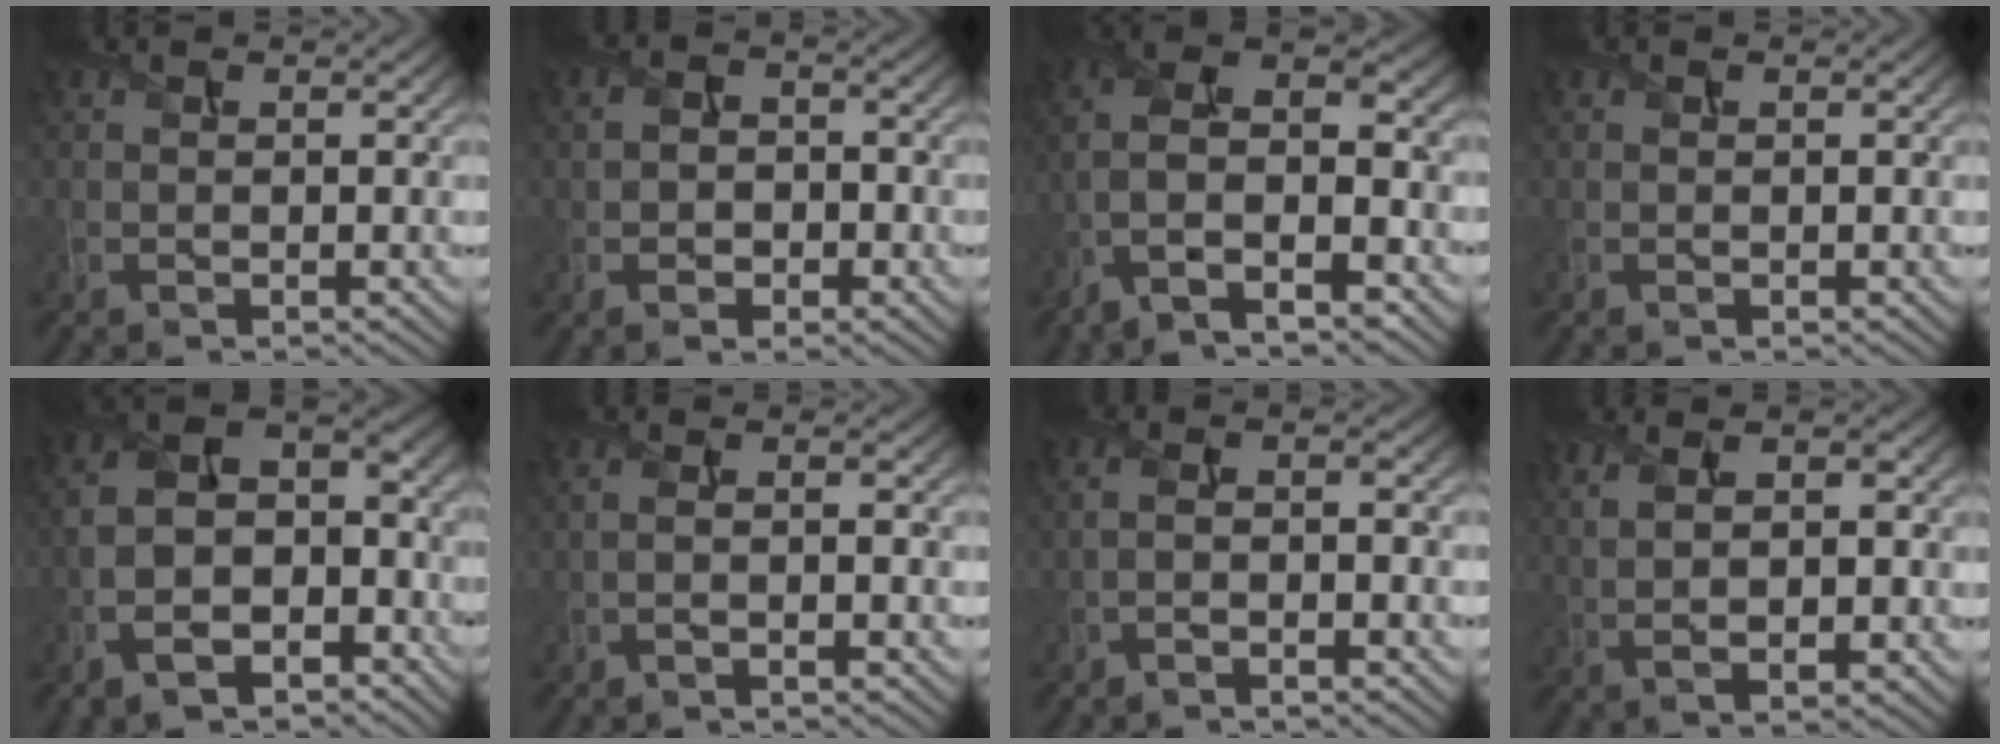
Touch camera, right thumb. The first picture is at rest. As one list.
[{"total": 3.7, "force": [-1.3, 2.6, 2.3], "torque": [-0.032, -0.002, -0.028]}, {"total": 12.7, "force": [-5.2, 5.8, 10.0], "torque": [-0.229, -0.002, -0.091]}, {"total": 0.0}, {"total": 13.2, "force": [-5.4, 8.0, 9.1], "torque": [-0.208, -0.038, -0.092]}, {"total": 2.3, "force": [-1.0, 0.5, 2.0], "torque": [-0.034, 0.005, -0.027]}, {"total": 3.0, "force": [-1.7, 0.6, 2.4], "torque": [-0.051, 0.000, -0.043]}, {"total": 5.3, "force": [0.9, 1.8, 4.9], "torque": [-0.093, -0.004, 0.015]}]